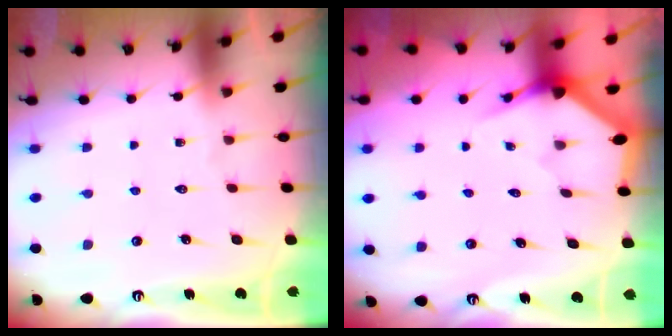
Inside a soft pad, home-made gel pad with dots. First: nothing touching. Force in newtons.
{"total": 3.3, "press": 3.3, "slide": 0.1}